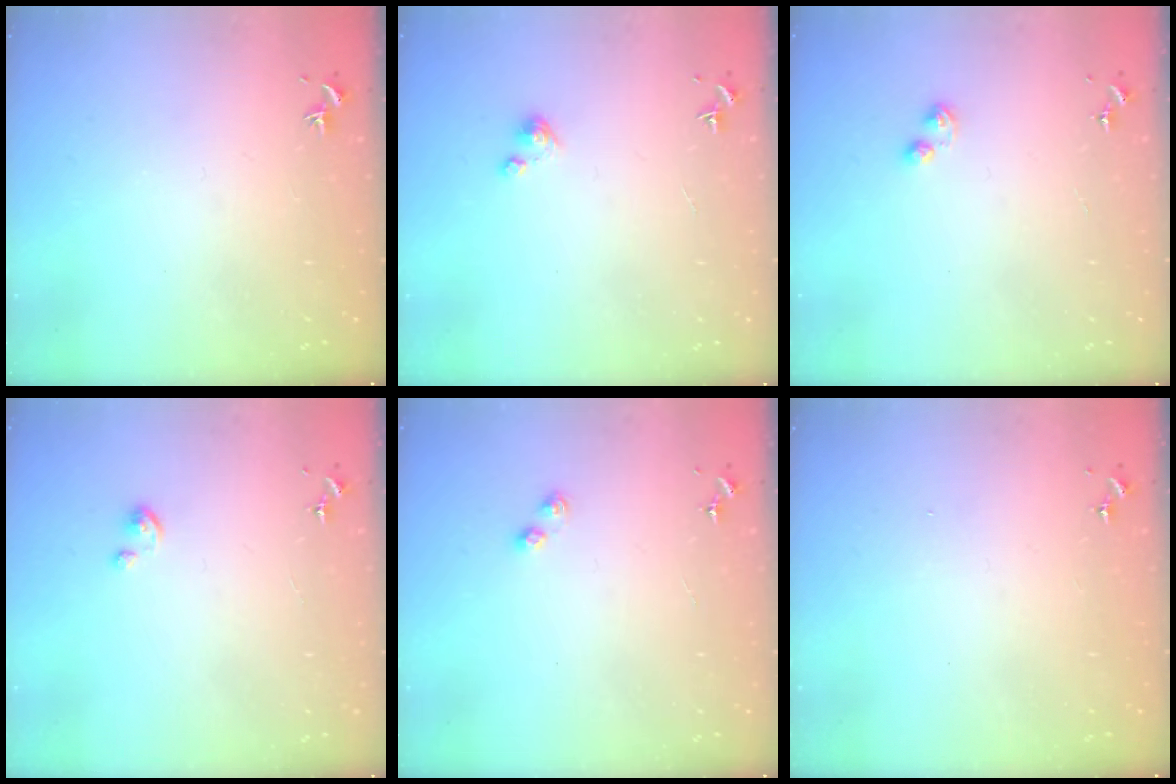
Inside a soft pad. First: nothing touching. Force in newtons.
{"total": 3.3, "press": 3.2, "slide": 0.3}
{"total": 2.9, "press": 2.9, "slide": 0.4}
{"total": 1.9, "press": 1.9, "slide": 0.2}
{"total": 2.8, "press": 2.8, "slide": 0.3}
{"total": 0.0}